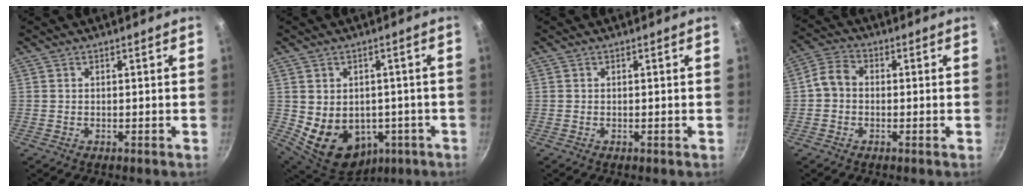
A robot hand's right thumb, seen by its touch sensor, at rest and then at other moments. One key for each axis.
{"total": 15.0, "fx": -2.7, "fy": 11.8, "fz": 8.8, "tx": -0.123, "ty": 0.002, "tz": -0.008}
{"total": 0.0}
{"total": 4.9, "fx": -0.5, "fy": 4.0, "fz": 2.9, "tx": -0.047, "ty": 0.018, "tz": -0.025}